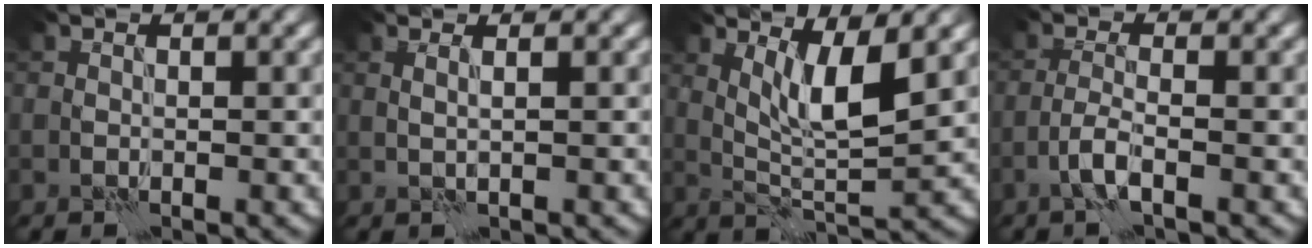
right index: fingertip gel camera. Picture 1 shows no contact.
{"total": 1.5, "force": [0.8, 0.5, 1.2], "torque": [-0.011, -0.004, -0.003]}
{"total": 4.8, "force": [1.8, 0.9, 4.4], "torque": [-0.085, -0.011, 0.037]}
{"total": 2.3, "force": [-1.2, 0.4, 1.9], "torque": [-0.042, 0.006, -0.031]}